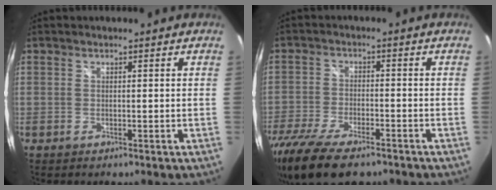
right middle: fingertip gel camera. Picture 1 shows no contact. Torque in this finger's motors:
{"motor_torque": [1.15, -0.99, 0.27, 0.18]}